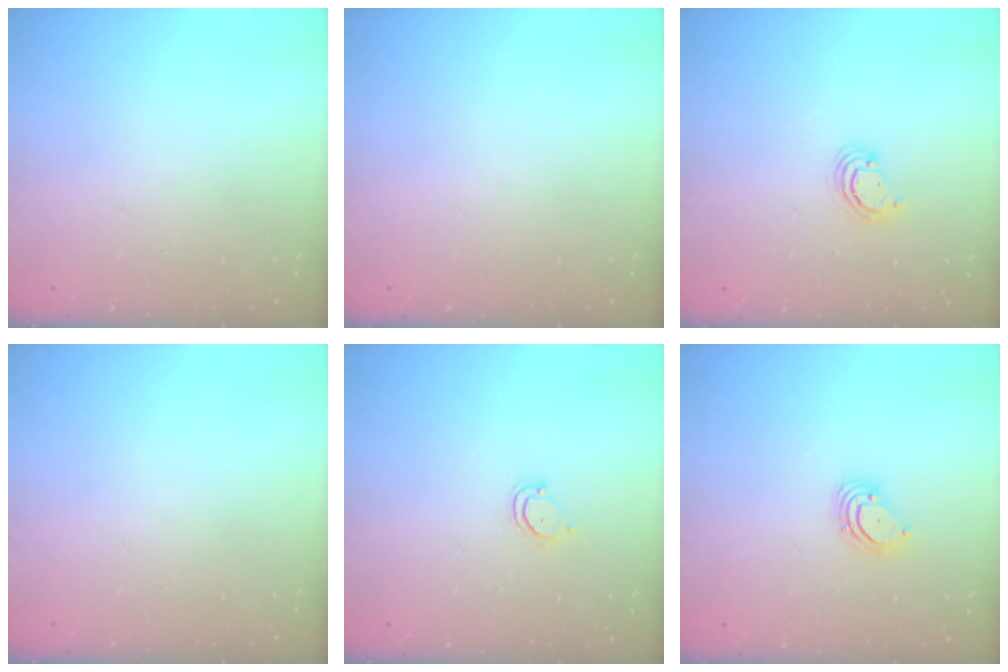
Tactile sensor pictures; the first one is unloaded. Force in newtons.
{"total": 0.0}
{"total": 2.8, "press": 2.8, "slide": 0.3}
{"total": 0.0}
{"total": 3.2, "press": 3.2, "slide": 0.2}
{"total": 3.4, "press": 3.4, "slide": 0.2}